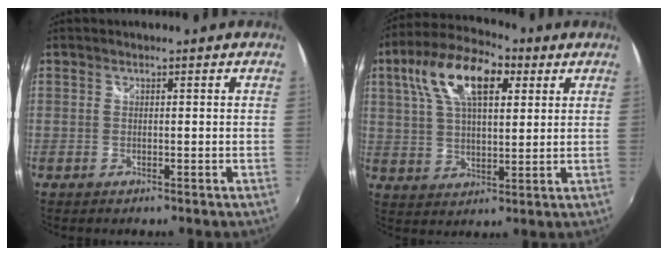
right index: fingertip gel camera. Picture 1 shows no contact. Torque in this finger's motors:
{"motor_torque": [1.20, 0.94, 0.38, 0.15]}